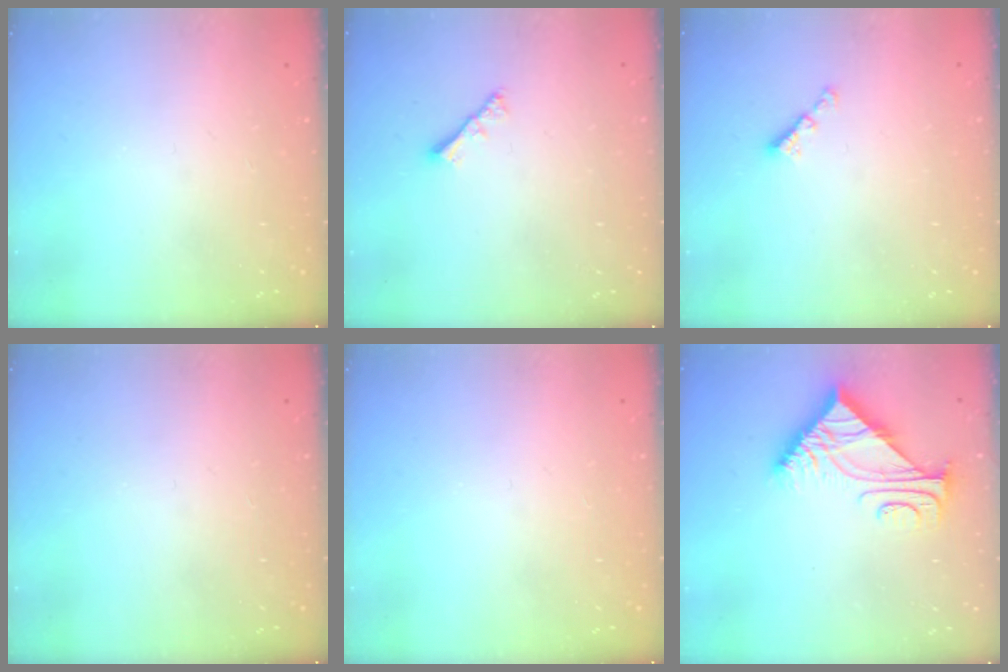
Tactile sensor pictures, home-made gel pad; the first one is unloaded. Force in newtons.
{"total": 2.6, "press": 2.5, "slide": 0.5}
{"total": 2.5, "press": 2.5, "slide": 0.4}
{"total": 0.0}
{"total": 0.0}
{"total": 8.2, "press": 8.2, "slide": 0.4}